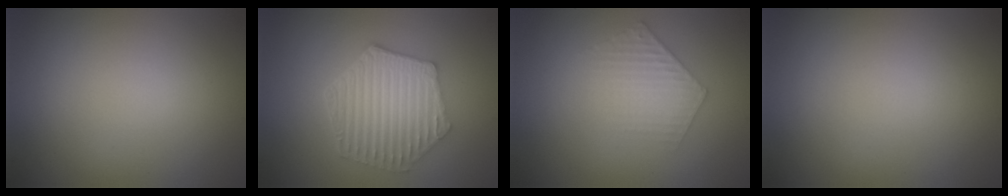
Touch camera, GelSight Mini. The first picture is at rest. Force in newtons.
{"total": 6.2, "press": 4.8, "slide": 4.0}
{"total": 2.4, "press": 2.4, "slide": 0.3}
{"total": 0.0}